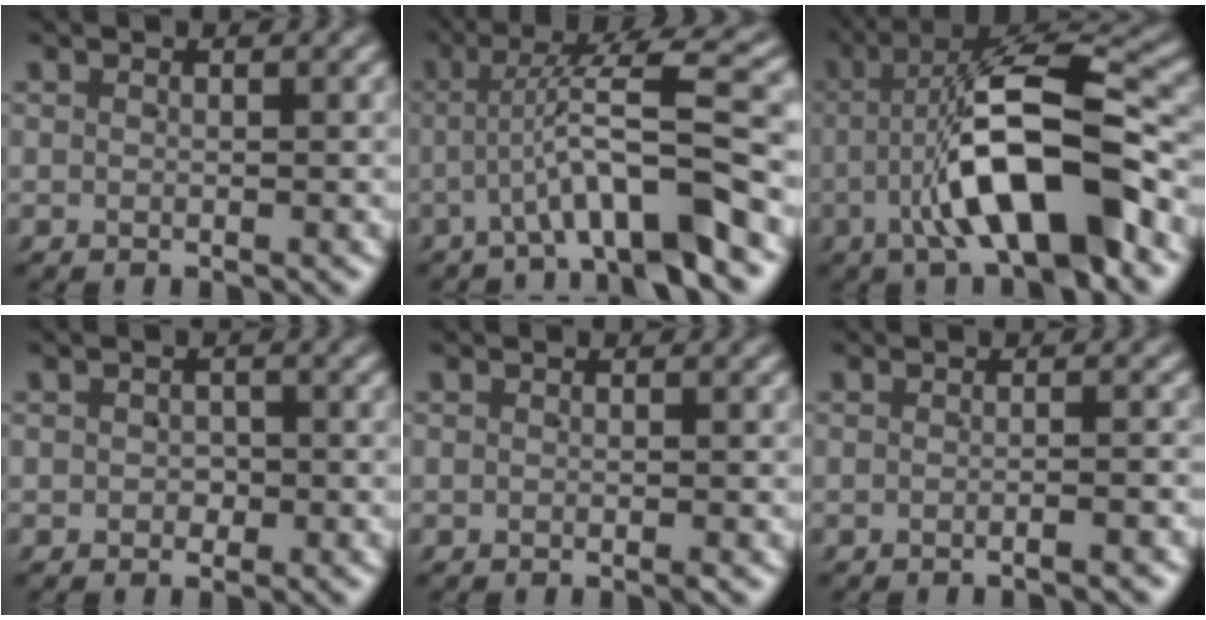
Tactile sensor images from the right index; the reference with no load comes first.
{"total": 7.9, "force": [-0.6, 1.6, 7.7], "torque": [-0.112, 0.013, -0.010]}
{"total": 10.7, "force": [-1.5, 3.6, 10.0], "torque": [-0.158, 0.001, -0.021]}
{"total": 1.1, "force": [-0.6, 0.9, 0.0], "torque": [0.014, 0.002, -0.011]}
{"total": 0.0}
{"total": 1.1, "force": [-0.9, -0.2, 0.5], "torque": [-0.003, 0.010, -0.022]}